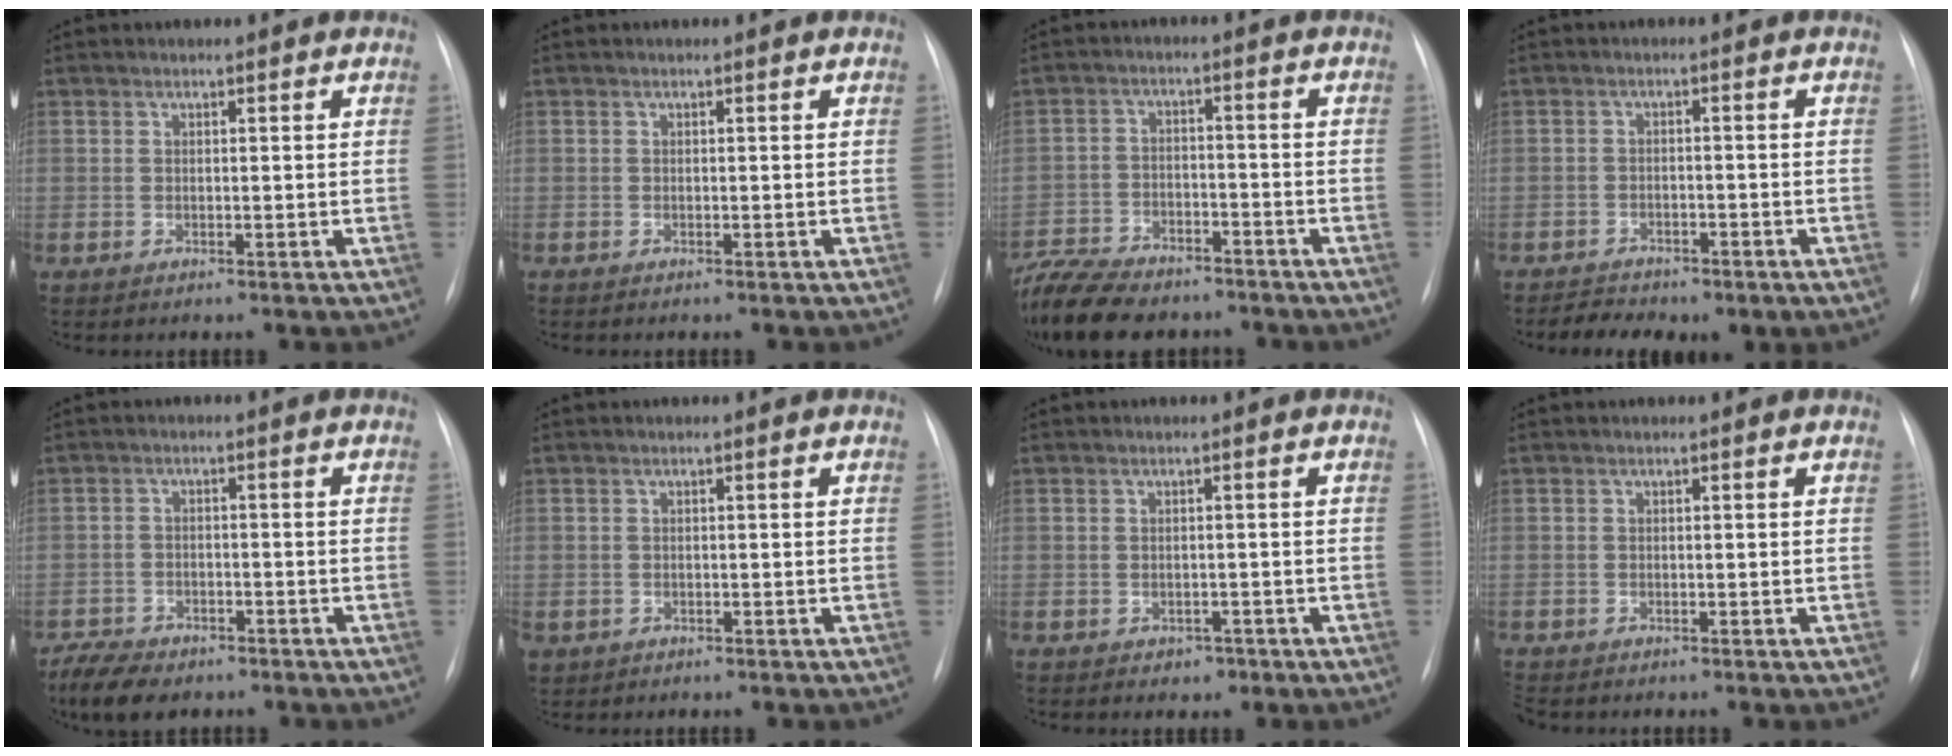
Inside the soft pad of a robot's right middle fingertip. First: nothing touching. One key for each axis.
{"total": 0.0}
{"total": 15.6, "fx": -12.7, "fy": 6.1, "fz": 6.8, "tx": -0.166, "ty": -0.005, "tz": -0.202}
{"total": 5.4, "fx": -4.1, "fy": 2.7, "fz": 2.4, "tx": -0.040, "ty": 0.002, "tz": -0.055}
{"total": 6.7, "fx": -5.3, "fy": 2.9, "fz": 2.8, "tx": -0.052, "ty": -0.008, "tz": -0.089}
{"total": 1.6, "fx": -0.7, "fy": 1.3, "fz": 0.4, "tx": -0.009, "ty": 0.002, "tz": -0.005}
{"total": 1.7, "fx": -1.0, "fy": 1.3, "fz": 0.4, "tx": -0.005, "ty": 0.004, "tz": -0.009}
{"total": 1.7, "fx": -1.5, "fy": 0.7, "fz": 0.5, "tx": -0.009, "ty": -0.003, "tz": -0.021}